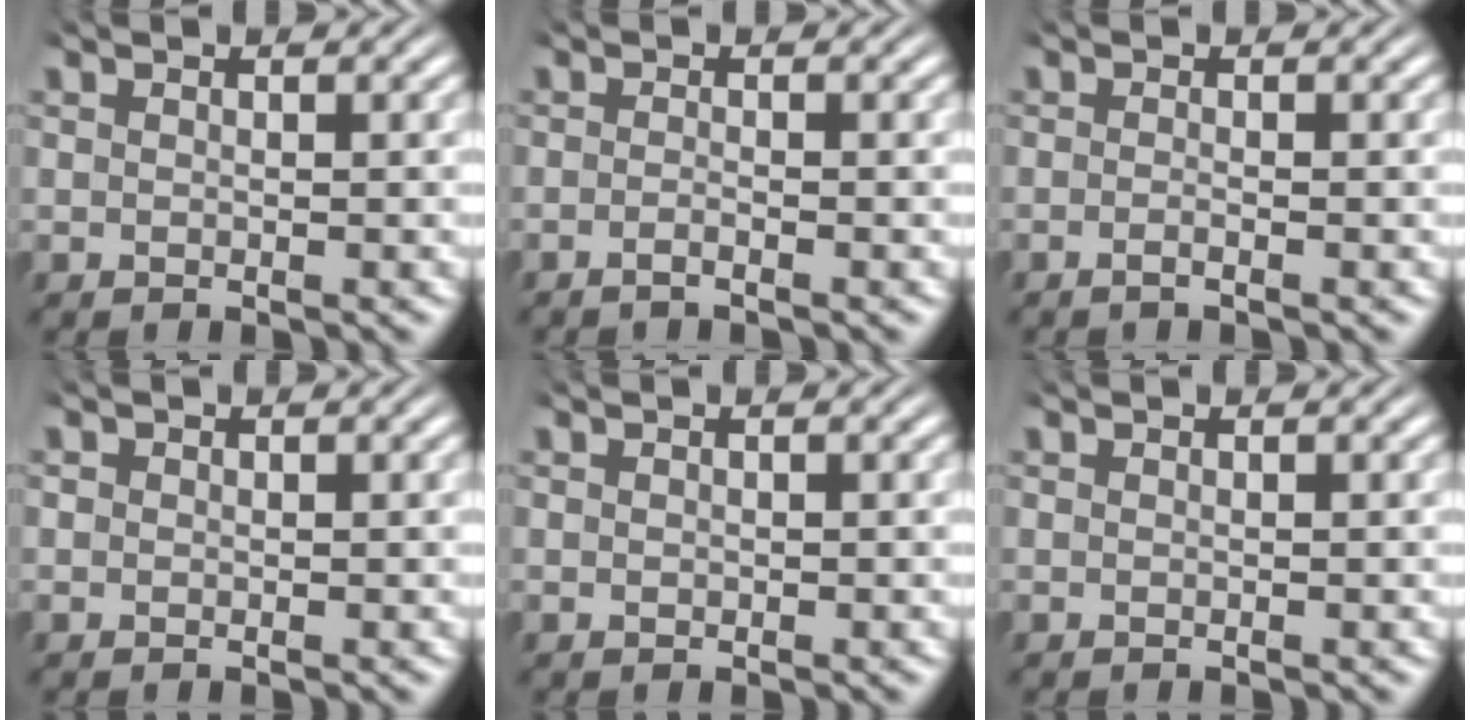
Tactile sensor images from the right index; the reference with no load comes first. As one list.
[{"total": 1.4, "force": [-1.3, 0.1, 0.5], "torque": [-0.016, -0.003, -0.025]}, {"total": 1.1, "force": [-0.9, 0.0, 0.6], "torque": [-0.016, 0.000, -0.020]}, {"total": 0.8, "force": [0.1, 0.8, 0.2], "torque": [-0.008, -0.005, 0.002]}, {"total": 0.0}, {"total": 0.0}]